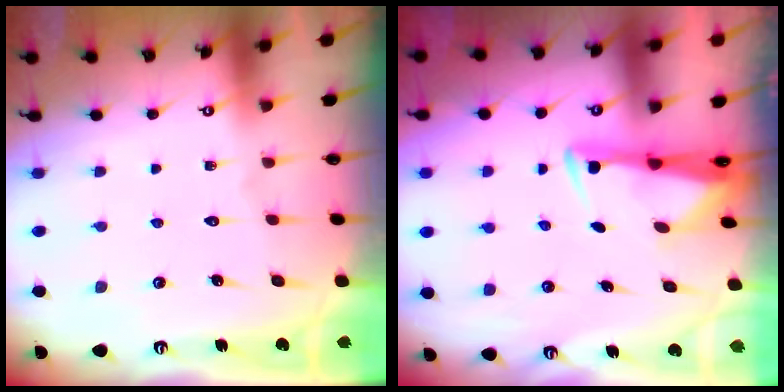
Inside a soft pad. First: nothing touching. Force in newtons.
{"total": 2.9, "press": 2.8, "slide": 0.9}